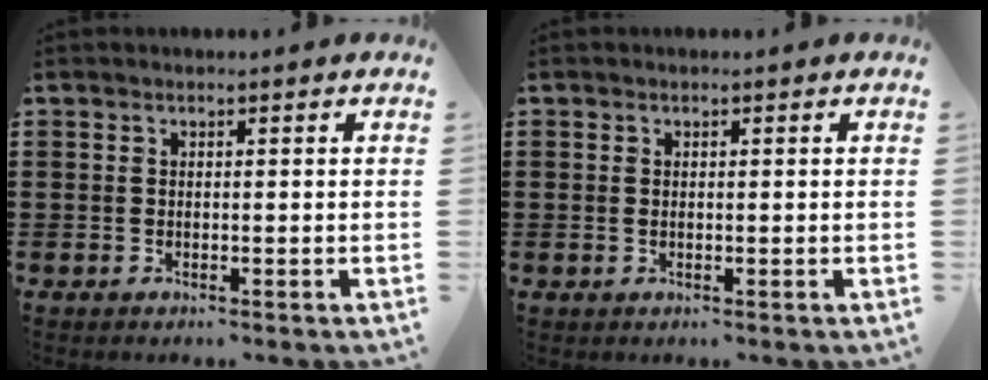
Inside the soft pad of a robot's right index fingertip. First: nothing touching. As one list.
[{"total": 0.5, "force": [0.0, 0.2, 0.4], "torque": [-0.010, 0.000, 0.001]}]